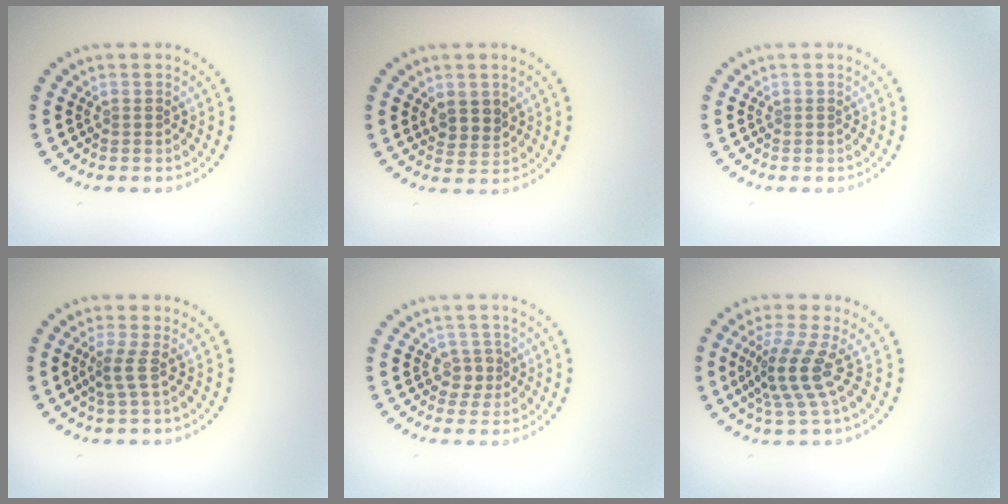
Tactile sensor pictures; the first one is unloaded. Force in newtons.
{"total": 2.1, "press": 2.0, "slide": 0.7}
{"total": 0.0}
{"total": 1.9, "press": 1.2, "slide": 1.5}
{"total": 1.7, "press": 1.5, "slide": 0.9}
{"total": 4.1, "press": 2.9, "slide": 2.9}